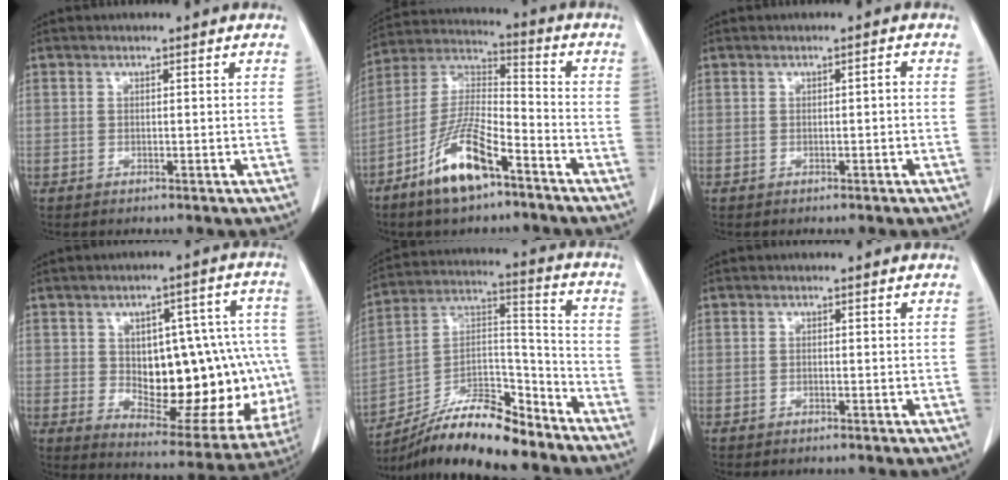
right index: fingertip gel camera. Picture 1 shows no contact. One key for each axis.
{"total": 12.7, "fx": -7.7, "fy": 3.2, "fz": 9.7, "tx": -0.202, "ty": -0.007, "tz": -0.143}
{"total": 0.7, "fx": -0.2, "fy": 0.1, "fz": 0.6, "tx": -0.011, "ty": 0.002, "tz": -0.003}
{"total": 23.3, "fx": -1.1, "fy": 10.3, "fz": 20.9, "tx": -0.227, "ty": 0.031, "tz": 0.019}
{"total": 15.8, "fx": -13.8, "fy": 3.1, "fz": 7.1, "tx": -0.121, "ty": 0.031, "tz": -0.241}
{"total": 0.0}